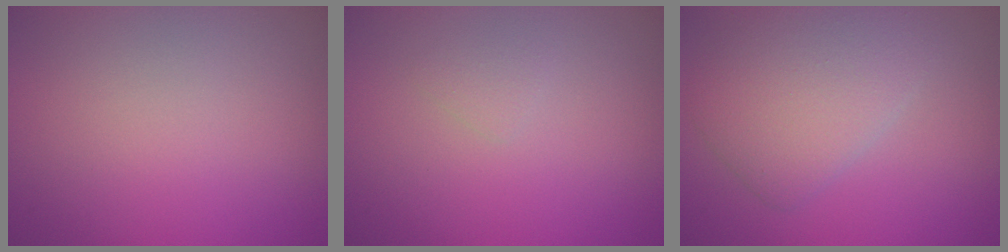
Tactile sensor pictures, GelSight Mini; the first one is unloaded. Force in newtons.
{"total": 0.7, "press": 0.7, "slide": 0.1}
{"total": 4.5, "press": 4.5, "slide": 0.2}